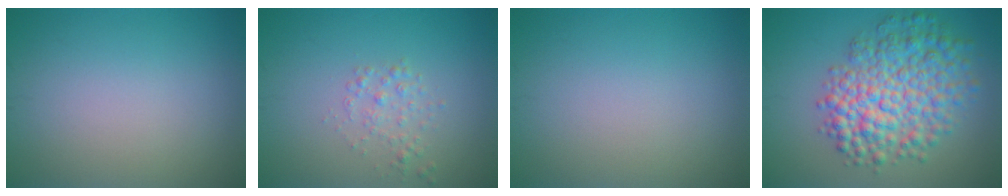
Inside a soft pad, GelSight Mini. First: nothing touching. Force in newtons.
{"total": 1.4, "press": 1.4, "slide": 0.1}
{"total": 0.0}
{"total": 8.1, "press": 8.1, "slide": 0.2}